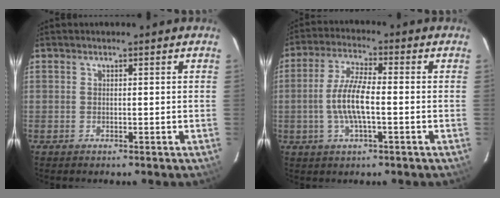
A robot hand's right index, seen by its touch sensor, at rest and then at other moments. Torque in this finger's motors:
{"motor_torque": [0.54, -0.02, 0.64, 0.17]}